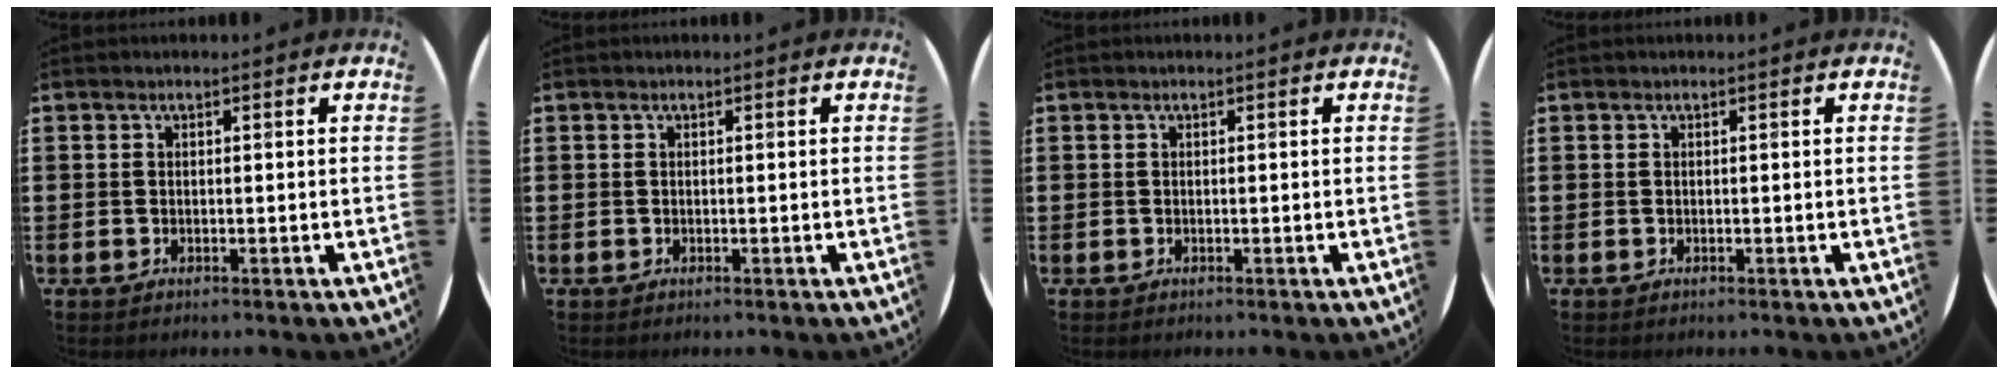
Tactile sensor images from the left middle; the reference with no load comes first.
{"total": 0.0}
{"total": 0.0}
{"total": 0.0}